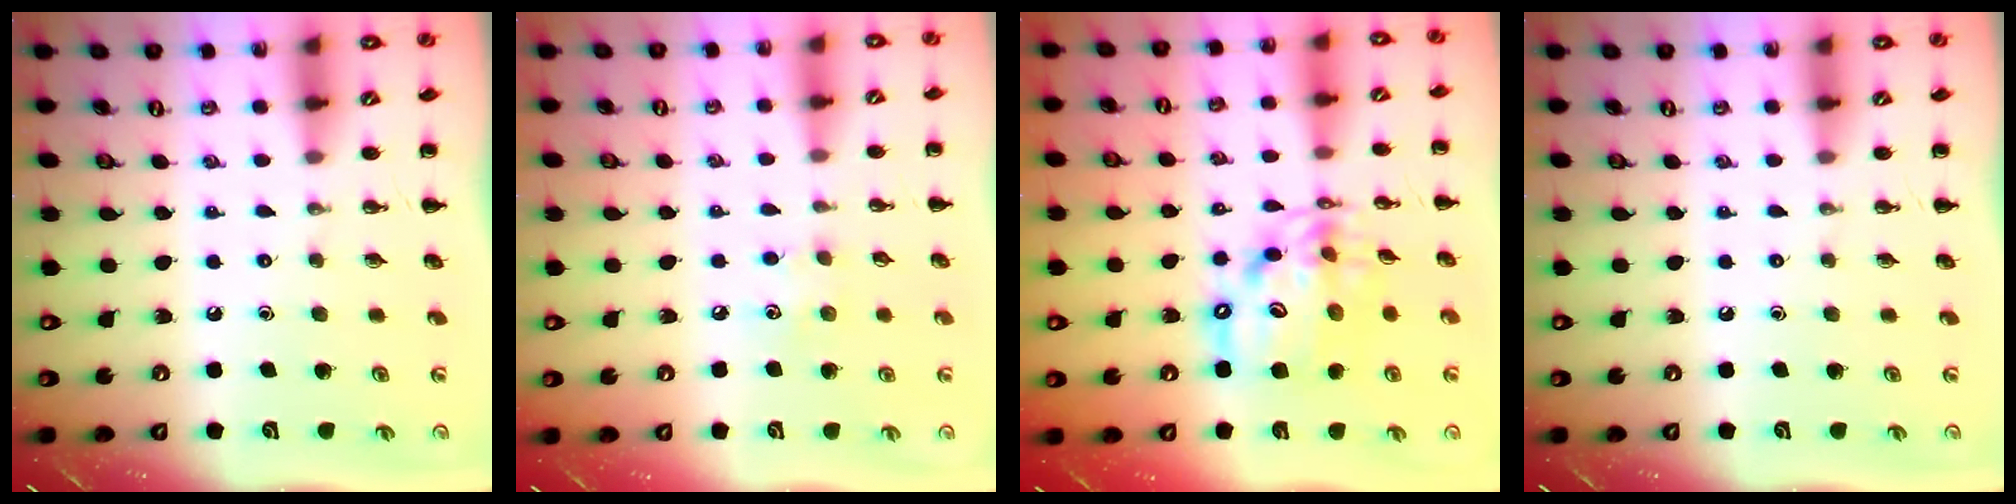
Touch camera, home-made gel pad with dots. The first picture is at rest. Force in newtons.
{"total": 4.8, "press": 4.6, "slide": 1.2}
{"total": 14.2, "press": 13.8, "slide": 3.4}
{"total": 0.0}